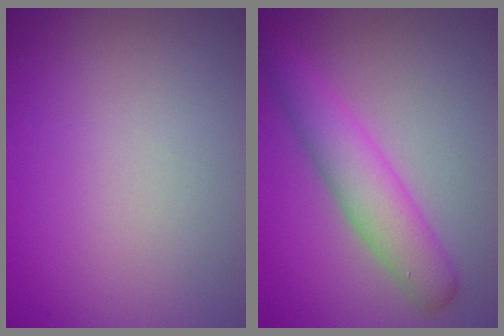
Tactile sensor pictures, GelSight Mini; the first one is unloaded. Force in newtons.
{"total": 4.7, "press": 4.7, "slide": 0.3}